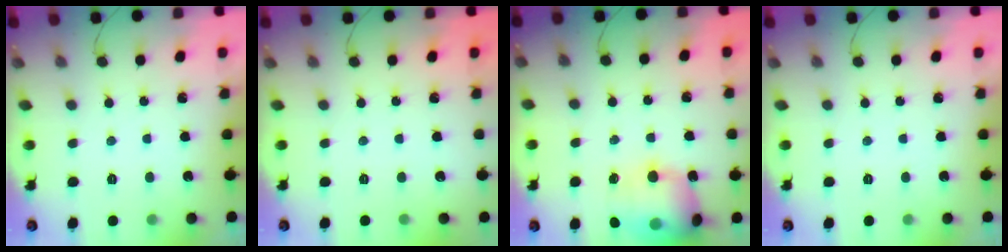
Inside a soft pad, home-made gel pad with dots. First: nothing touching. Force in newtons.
{"total": 0.0}
{"total": 16.0, "press": 15.7, "slide": 3.1}
{"total": 0.0}